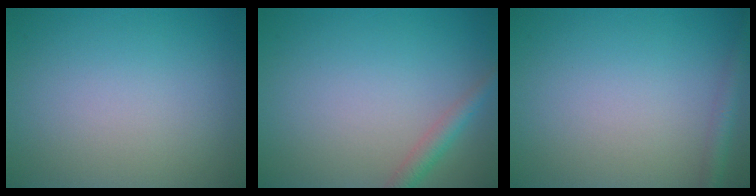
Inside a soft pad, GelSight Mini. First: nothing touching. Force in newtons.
{"total": 2.0, "press": 2.0, "slide": 0.1}
{"total": 1.8, "press": 1.8, "slide": 0.1}